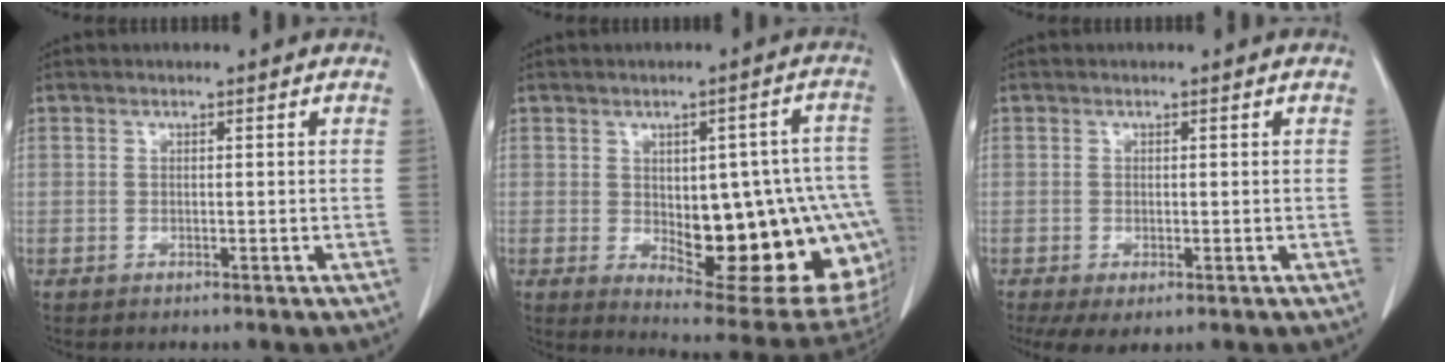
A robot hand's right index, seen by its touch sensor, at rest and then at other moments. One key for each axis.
{"total": 22.5, "fx": -3.5, "fy": 7.9, "fz": 20.8, "tx": -0.191, "ty": 0.016, "tz": -0.015}
{"total": 4.4, "fx": -2.4, "fy": 1.9, "fz": 3.1, "tx": -0.051, "ty": -0.013, "tz": -0.037}